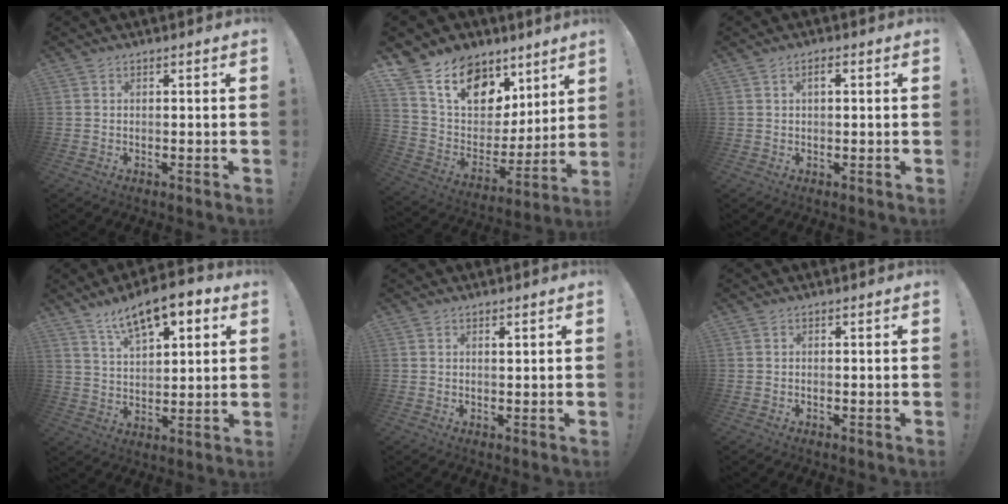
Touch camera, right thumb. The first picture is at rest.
{"total": 14.6, "force": [10.2, 9.2, 5.0], "torque": [-0.094, -0.077, 0.201]}
{"total": 1.9, "force": [0.5, 1.0, 1.5], "torque": [-0.023, 0.002, 0.006]}
{"total": 12.1, "force": [8.0, 5.0, 7.6], "torque": [-0.124, -0.043, 0.141]}
{"total": 0.8, "force": [0.5, 0.2, 0.6], "torque": [-0.003, -0.003, 0.007]}
{"total": 0.0}